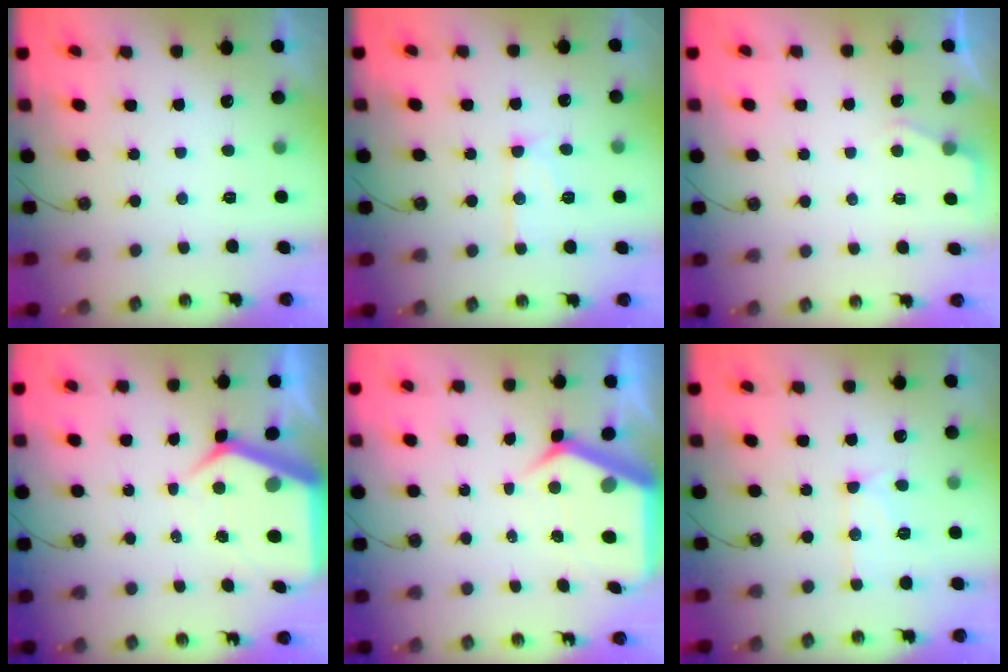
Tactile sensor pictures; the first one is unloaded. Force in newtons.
{"total": 10.0, "press": 10.0, "slide": 0.6}
{"total": 2.8, "press": 2.7, "slide": 0.5}
{"total": 7.6, "press": 7.6, "slide": 0.8}
{"total": 8.1, "press": 8.0, "slide": 0.9}
{"total": 11.9, "press": 11.9, "slide": 1.1}